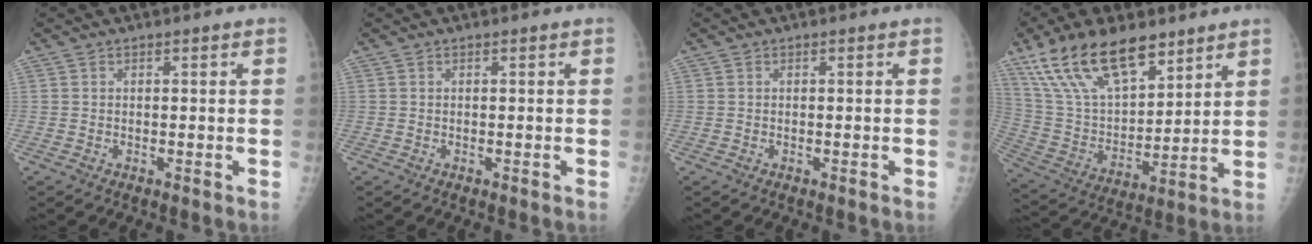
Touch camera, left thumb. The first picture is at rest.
{"total": 0.0}
{"total": 0.0}
{"total": 20.0, "force": [13.3, 8.8, 12.1], "torque": [-0.188, -0.050, 0.258]}